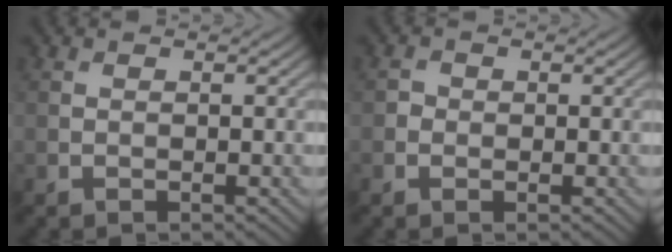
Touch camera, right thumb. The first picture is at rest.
{"total": 1.1, "force": [-0.2, 1.0, 0.2], "torque": [-0.001, -0.003, -0.008]}